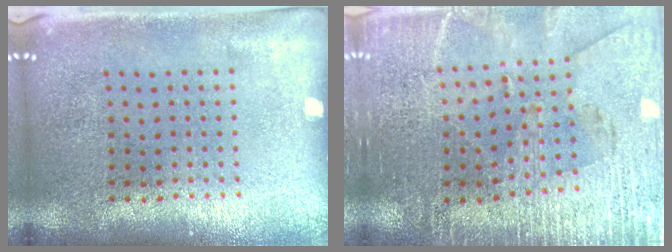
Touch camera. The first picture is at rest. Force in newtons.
{"total": 3.0, "press": 2.9, "slide": 0.6}